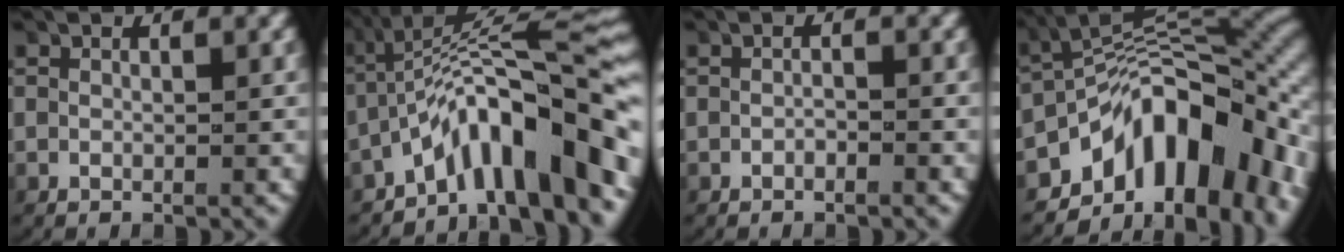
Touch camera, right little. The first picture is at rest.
{"total": 9.5, "force": [-1.9, 4.2, 8.3], "torque": [-0.138, -0.002, -0.024]}
{"total": 0.8, "force": [-0.7, 0.0, 0.2], "torque": [-0.009, 0.000, -0.014]}
{"total": 14.0, "force": [-4.0, 7.9, 10.9], "torque": [-0.165, -0.002, -0.057]}